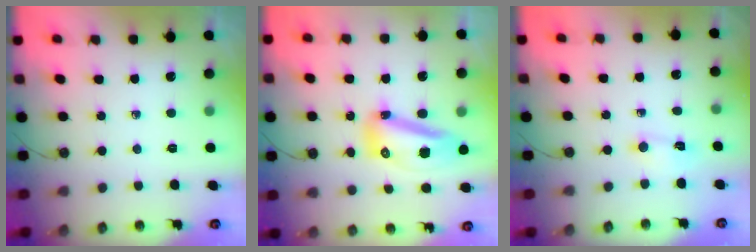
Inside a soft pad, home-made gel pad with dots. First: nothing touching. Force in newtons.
{"total": 12.8, "press": 12.7, "slide": 1.3}
{"total": 2.0, "press": 2.0, "slide": 0.3}